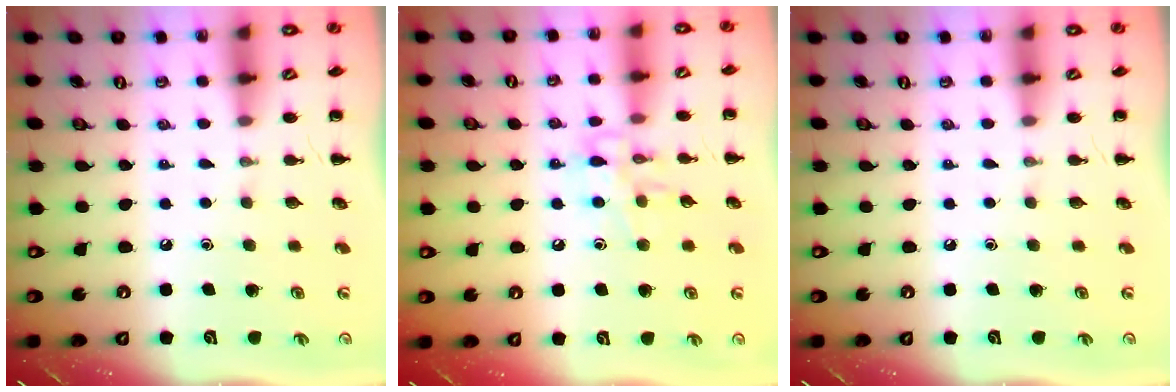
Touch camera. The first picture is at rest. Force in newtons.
{"total": 9.4, "press": 9.4, "slide": 0.3}
{"total": 0.0}